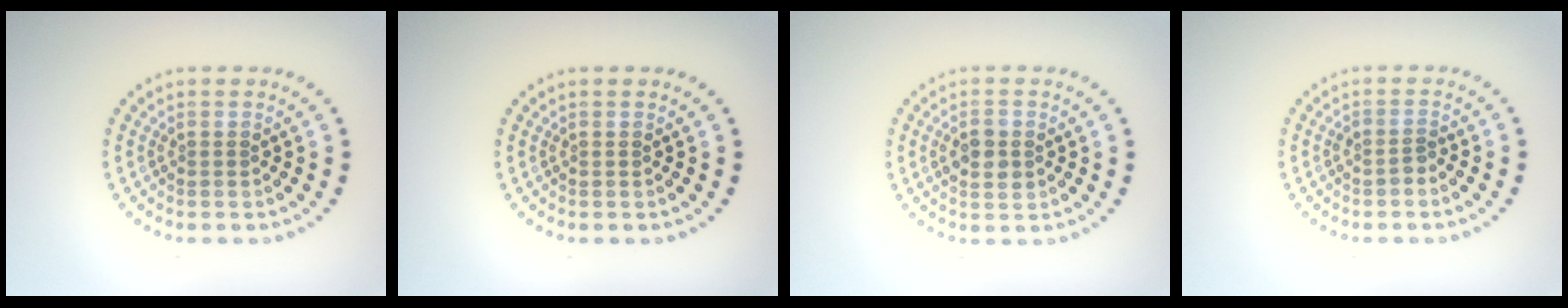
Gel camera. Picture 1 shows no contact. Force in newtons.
{"total": 0.0}
{"total": 2.8, "press": 2.8, "slide": 0.1}
{"total": 1.1, "press": 0.8, "slide": 0.7}